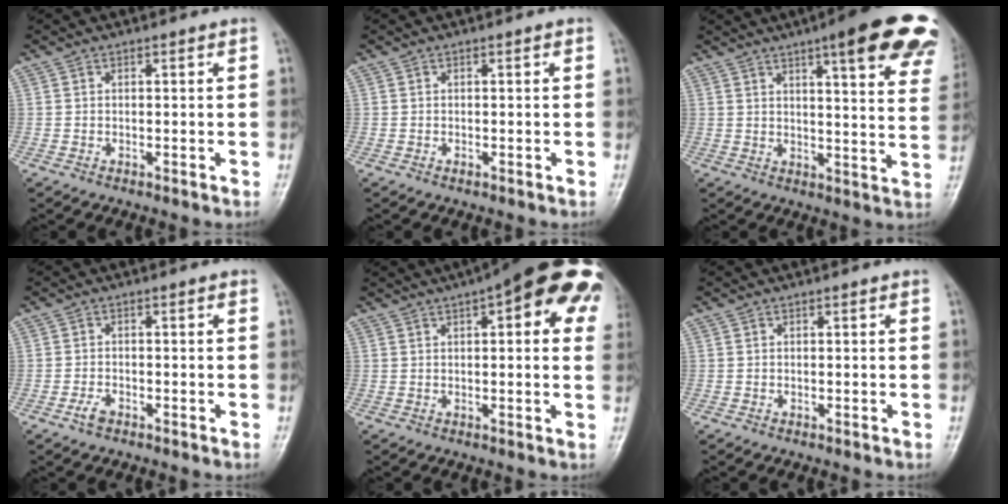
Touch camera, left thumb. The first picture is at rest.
{"total": 0.5, "force": [-0.1, 0.3, 0.4], "torque": [-0.006, 0.003, -0.001]}
{"total": 21.0, "force": [12.9, 4.4, 16.0], "torque": [-0.177, -0.035, 0.147]}
{"total": 2.0, "force": [-1.2, 1.0, 1.2], "torque": [-0.027, 0.006, -0.024]}
{"total": 19.6, "force": [8.3, 6.5, 16.6], "torque": [-0.203, 0.021, 0.100]}
{"total": 0.0}